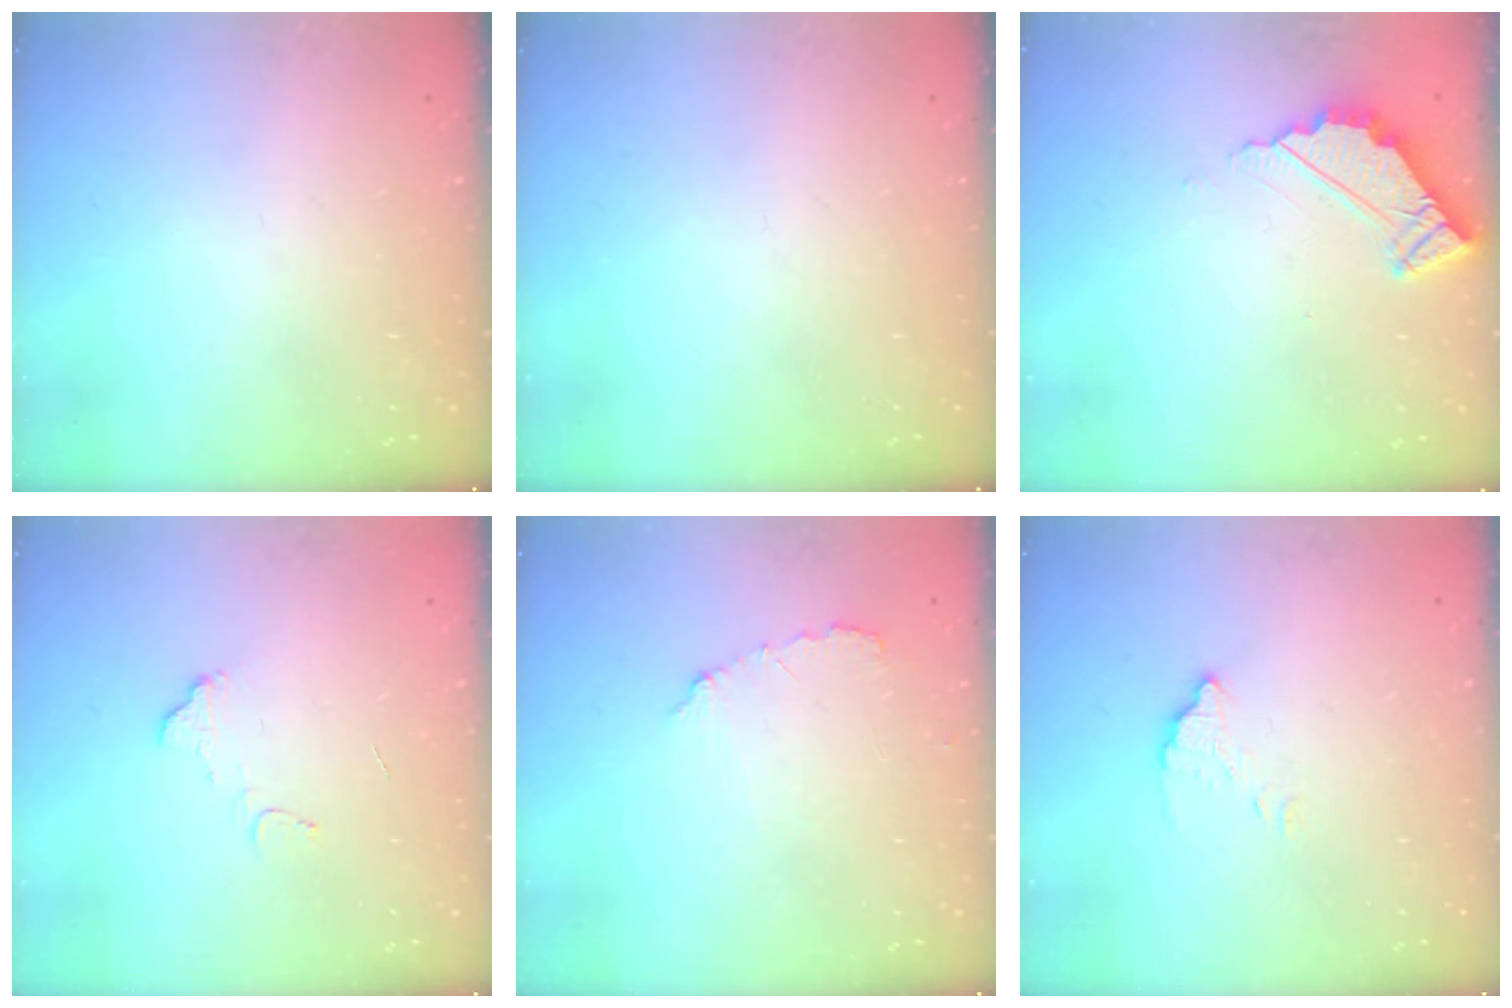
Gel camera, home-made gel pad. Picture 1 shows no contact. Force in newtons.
{"total": 0.0}
{"total": 5.0, "press": 4.9, "slide": 0.2}
{"total": 4.0, "press": 4.0, "slide": 0.2}
{"total": 6.0, "press": 6.0, "slide": 0.3}
{"total": 2.6, "press": 2.6, "slide": 0.0}